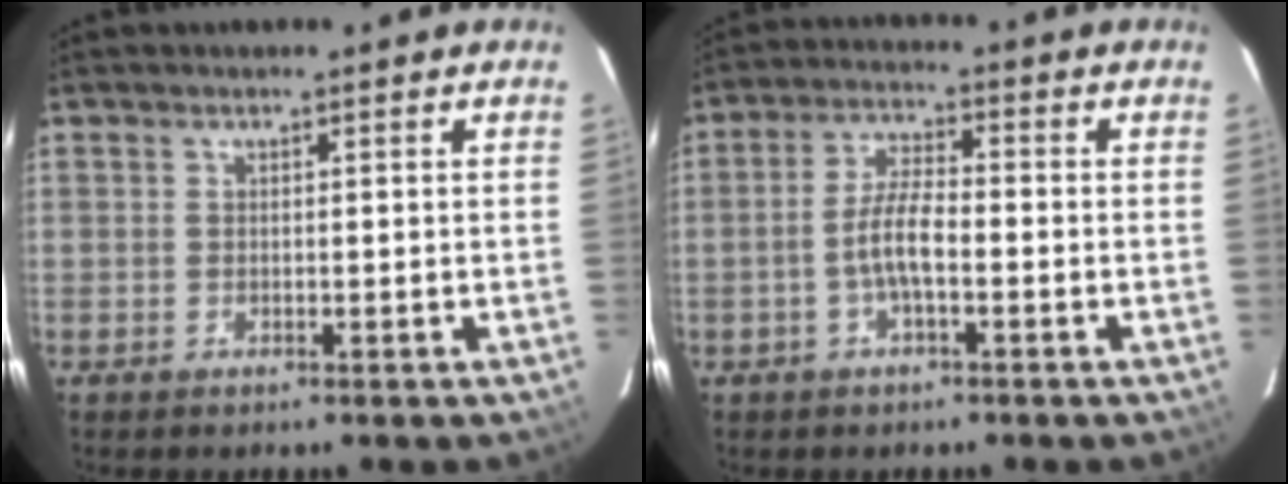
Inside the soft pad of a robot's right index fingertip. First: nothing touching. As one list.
[{"total": 5.7, "force": [-1.9, 1.5, 5.2], "torque": [-0.108, 0.008, -0.037]}]